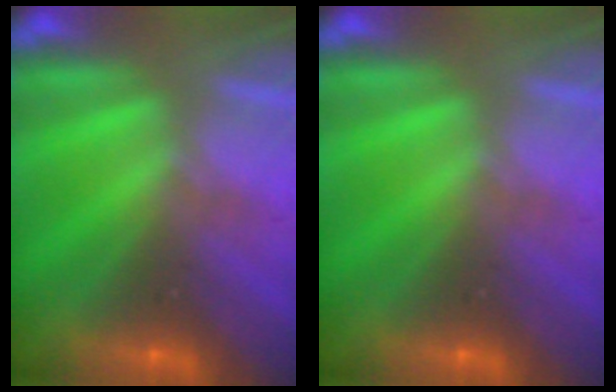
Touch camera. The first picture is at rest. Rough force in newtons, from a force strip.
{"total": 0.0}